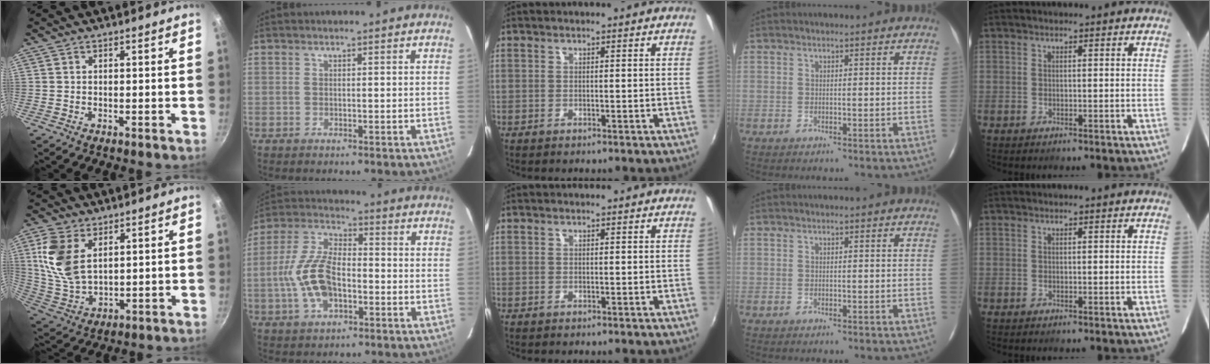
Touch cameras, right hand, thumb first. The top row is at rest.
{"thumb": {"total": 12.0, "force": [4.0, 7.2, 8.7], "torque": [-0.170, -0.013, 0.092]}, "index": {"total": 12.9, "force": [-3.1, 6.8, 10.5], "torque": [-0.223, 0.010, -0.057]}}